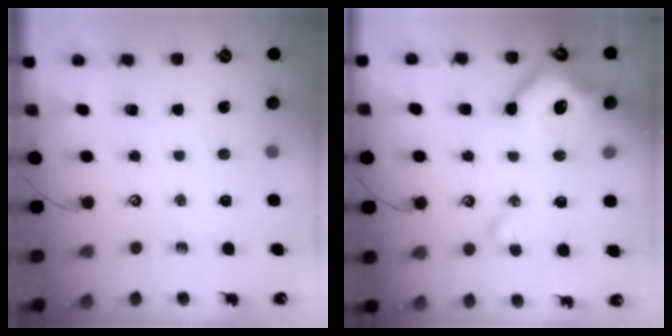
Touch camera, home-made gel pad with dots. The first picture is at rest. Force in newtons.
{"total": 14.3, "press": 14.2, "slide": 1.7}